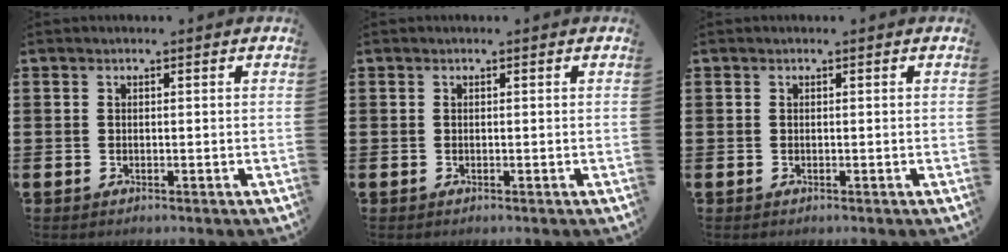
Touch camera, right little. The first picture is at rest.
{"total": 0.0}
{"total": 0.0}